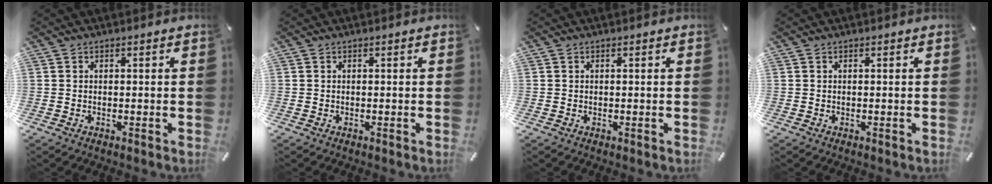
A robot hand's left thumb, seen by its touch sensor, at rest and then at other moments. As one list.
[{"total": 0.0}, {"total": 0.0}, {"total": 0.0}]